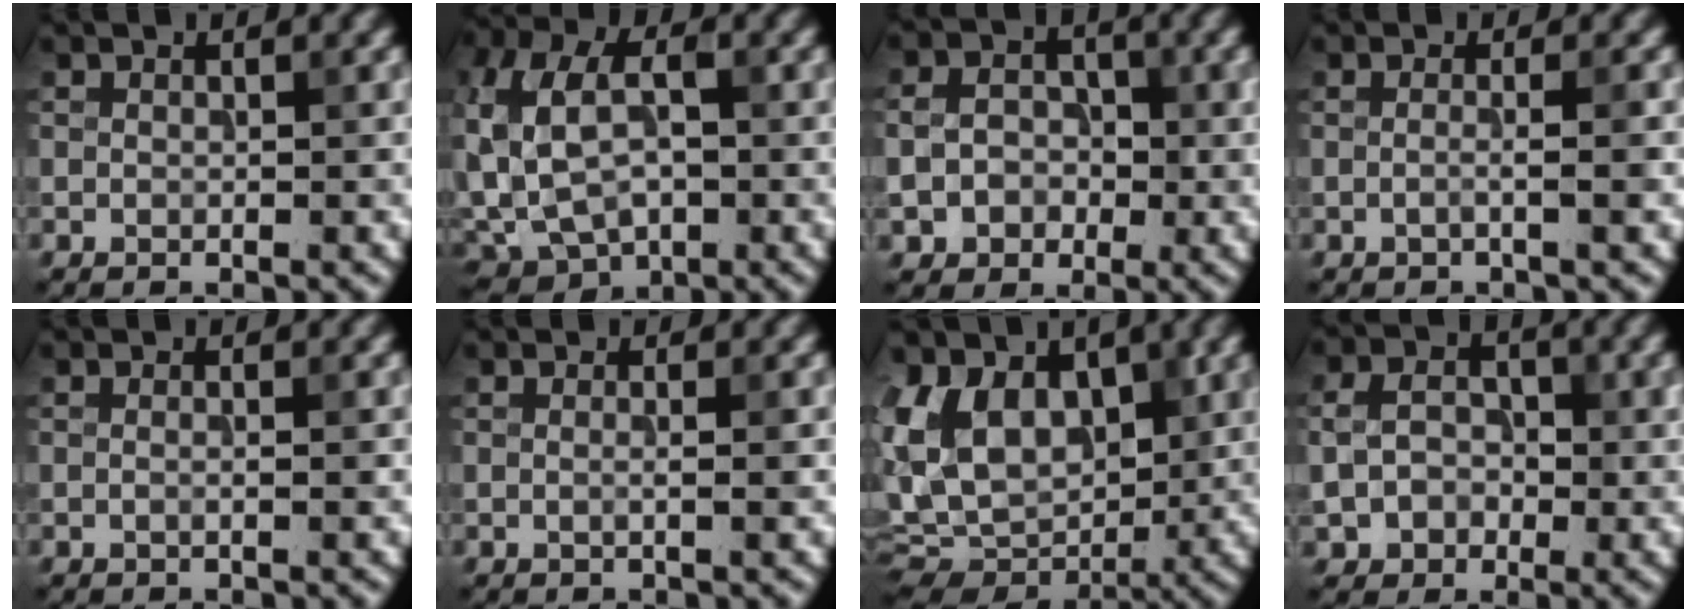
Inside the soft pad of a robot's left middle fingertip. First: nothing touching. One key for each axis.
{"total": 10.8, "fx": 0.2, "fy": 7.3, "fz": 8.0, "tx": -0.188, "ty": 0.014, "tz": 0.017}
{"total": 4.5, "fx": -0.8, "fy": 3.8, "fz": 2.3, "tx": -0.022, "ty": 0.000, "tz": -0.019}
{"total": 1.7, "fx": -0.2, "fy": 0.1, "fz": 1.6, "tx": -0.029, "ty": -0.002, "tz": -0.011}
{"total": 0.9, "fx": 0.1, "fy": 0.1, "fz": 0.9, "tx": -0.015, "ty": -0.008, "tz": -0.001}
{"total": 1.1, "fx": 0.0, "fy": 0.0, "fz": 1.1, "tx": -0.021, "ty": -0.004, "tz": 0.000}
{"total": 11.1, "fx": 1.9, "fy": 7.7, "fz": 7.7, "tx": -0.155, "ty": -0.002, "tz": 0.033}
{"total": 4.1, "fx": -0.4, "fy": 3.2, "fz": 2.4, "tx": -0.041, "ty": -0.001, "tz": -0.008}